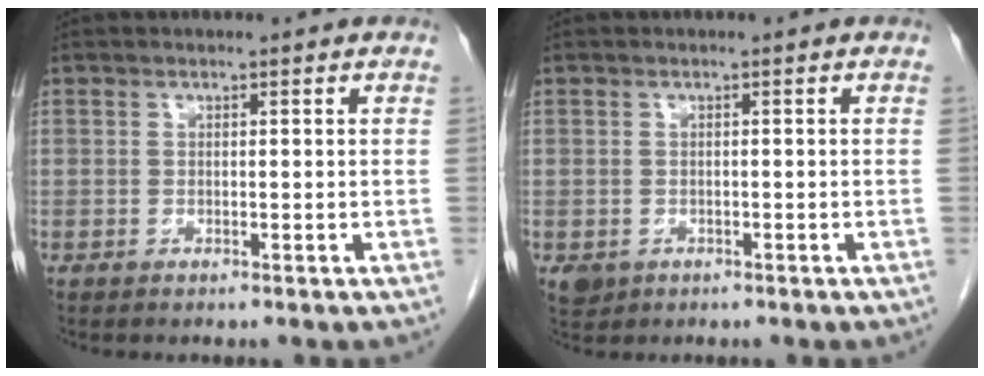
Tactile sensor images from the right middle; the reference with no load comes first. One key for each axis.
{"total": 2.0, "fx": -0.8, "fy": 1.7, "fz": 0.7, "tx": -0.011, "ty": 0.001, "tz": -0.003}